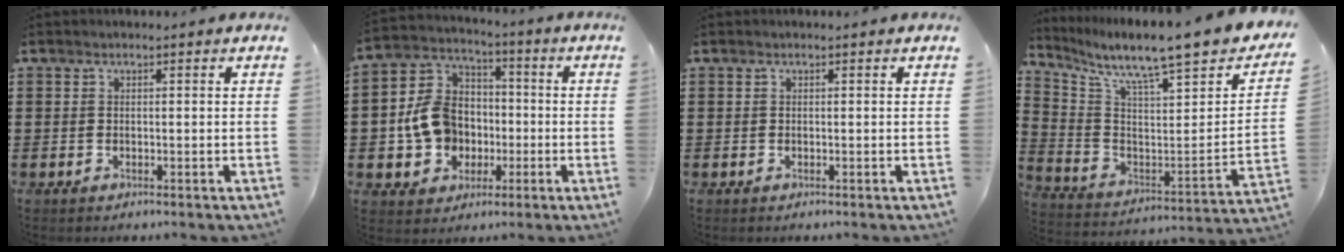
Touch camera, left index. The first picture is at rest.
{"total": 10.2, "force": [-1.6, 8.8, 4.8], "torque": [-0.139, 0.024, -0.029]}
{"total": 0.0}
{"total": 8.6, "force": [7.3, 0.2, 4.5], "torque": [-0.097, -0.074, 0.106]}